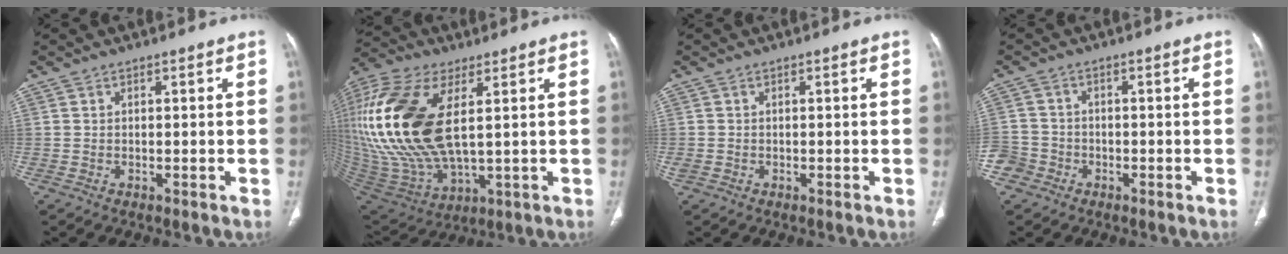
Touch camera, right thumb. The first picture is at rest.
{"total": 26.4, "force": [5.2, 13.0, 22.4], "torque": [-0.503, -0.020, 0.105]}
{"total": 0.9, "force": [-0.2, 0.8, 0.4], "torque": [-0.011, 0.002, -0.001]}
{"total": 4.7, "force": [-2.4, 4.0, 0.4], "torque": [0.006, 0.021, -0.049]}